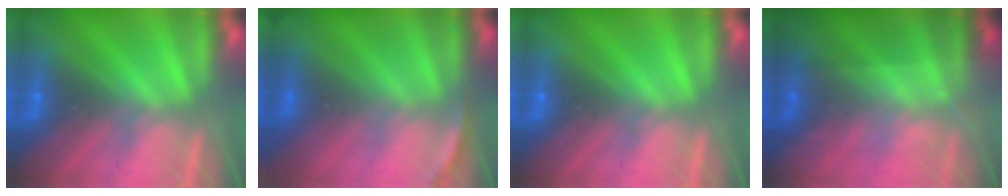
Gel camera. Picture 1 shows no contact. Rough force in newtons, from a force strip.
{"total": 2.8}
{"total": 0.0}
{"total": 1.7}